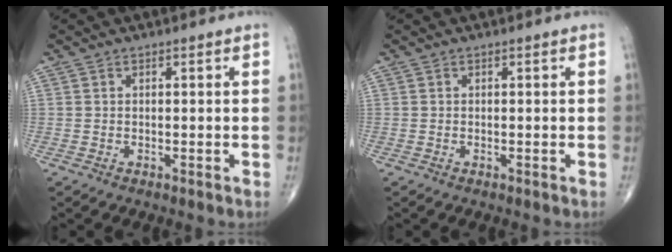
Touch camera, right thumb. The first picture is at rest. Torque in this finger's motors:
{"motor_torque": [0.88, -0.02, 0.06, -0.06, 0.00]}